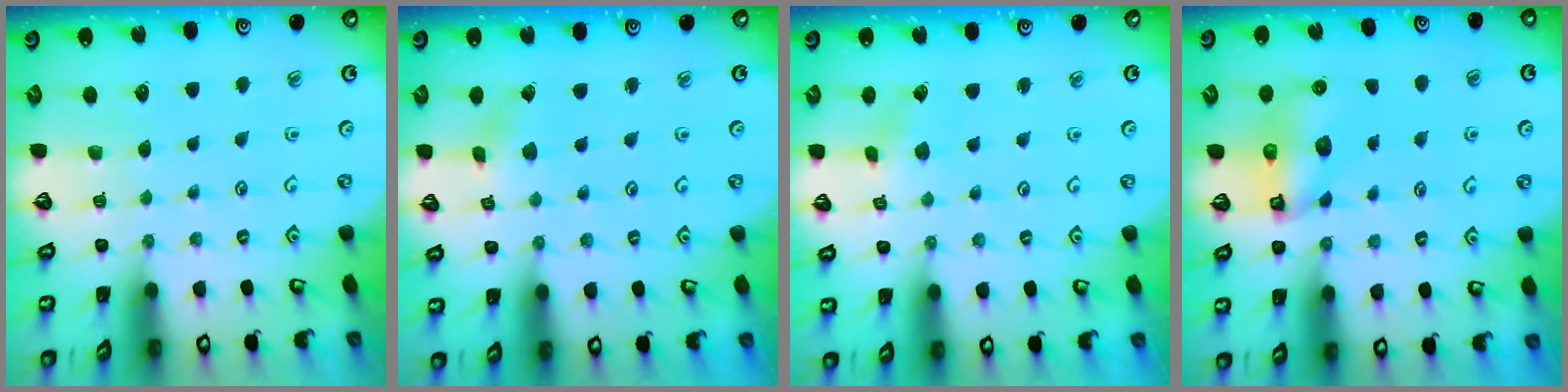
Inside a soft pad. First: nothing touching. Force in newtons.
{"total": 2.0, "press": 2.0, "slide": 0.1}
{"total": 2.7, "press": 2.6, "slide": 0.3}
{"total": 8.1, "press": 8.1, "slide": 0.6}